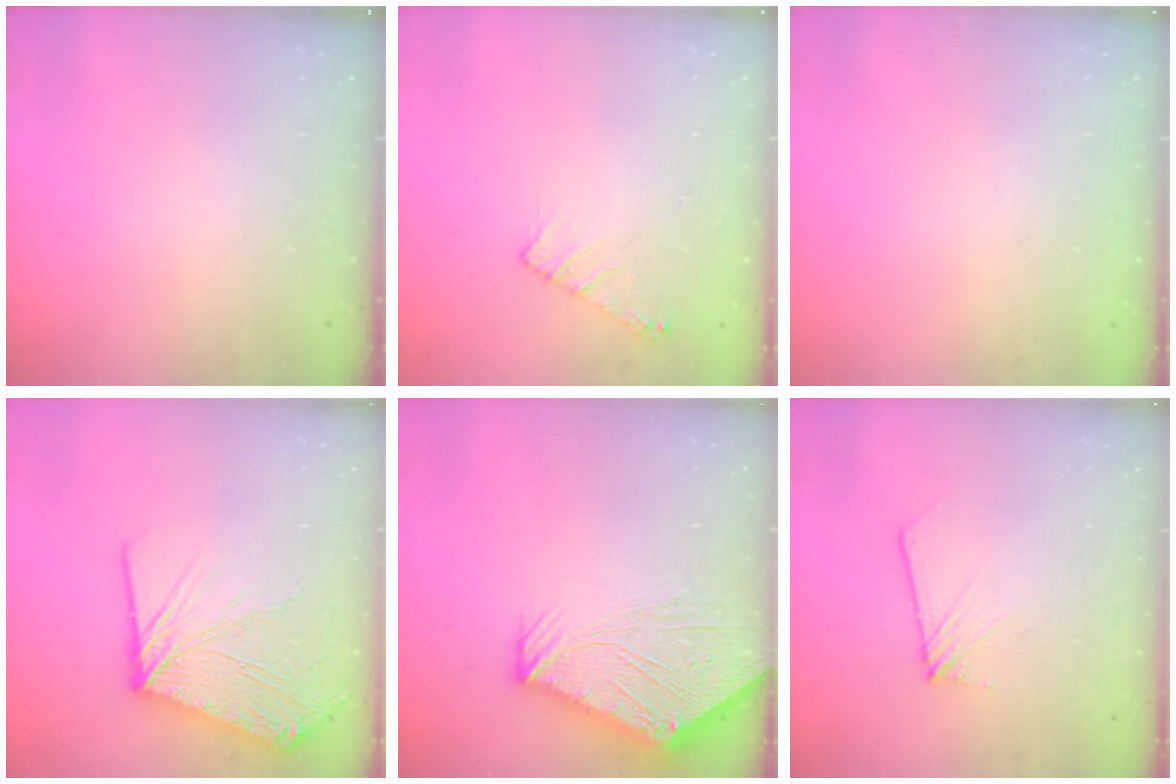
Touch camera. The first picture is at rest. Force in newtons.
{"total": 5.9, "press": 5.8, "slide": 1.0}
{"total": 0.0}
{"total": 16.5, "press": 16.5, "slide": 1.2}
{"total": 12.2, "press": 12.2, "slide": 1.4}
{"total": 2.8, "press": 2.8, "slide": 0.4}